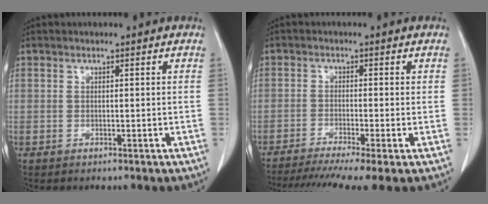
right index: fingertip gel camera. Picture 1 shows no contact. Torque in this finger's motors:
{"motor_torque": [1.10, -1.04, 0.42, 0.14]}